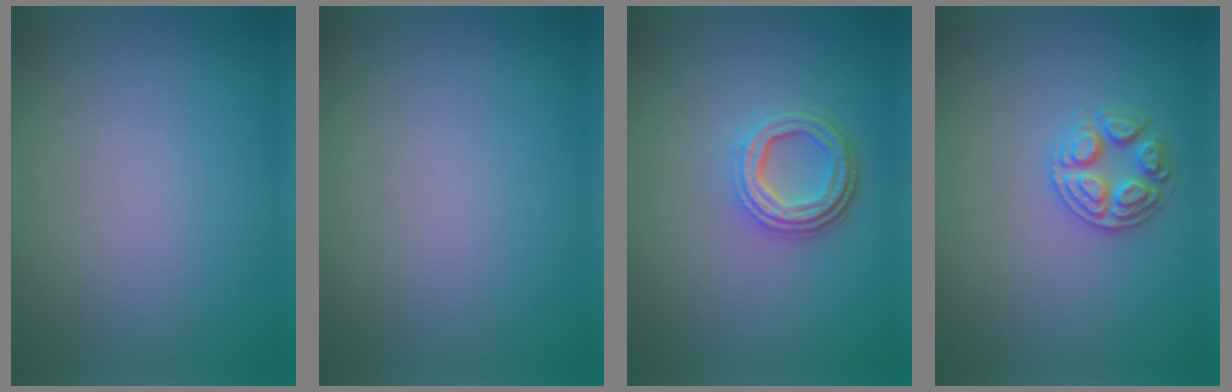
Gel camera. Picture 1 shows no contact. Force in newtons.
{"total": 0.0}
{"total": 4.2, "press": 3.1, "slide": 2.7}
{"total": 2.7, "press": 2.7, "slide": 0.5}